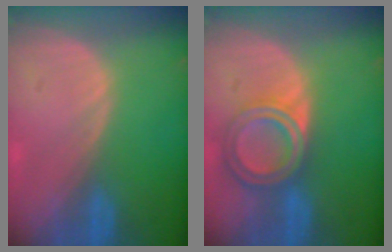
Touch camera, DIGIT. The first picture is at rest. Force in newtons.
{"total": 6.8, "press": 6.0, "slide": 3.1}